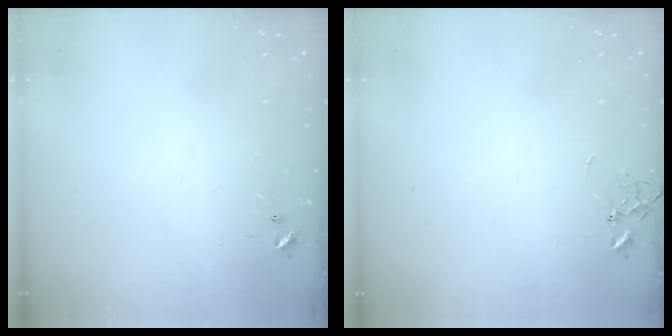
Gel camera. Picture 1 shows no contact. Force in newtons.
{"total": 0.0}